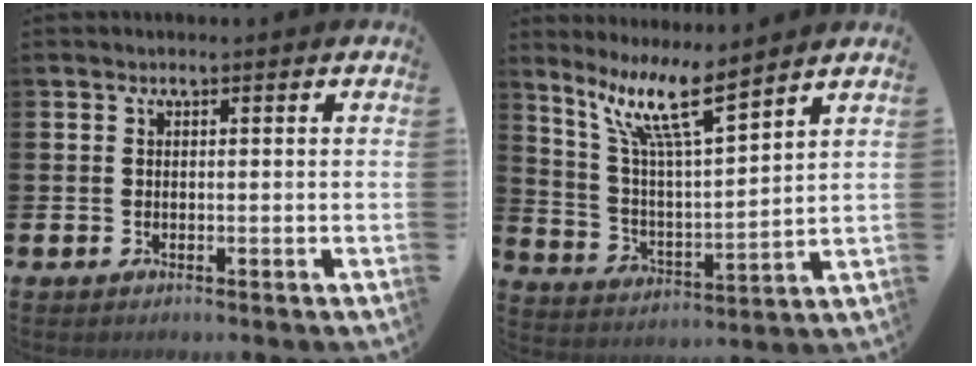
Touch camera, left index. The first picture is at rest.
{"total": 10.5, "force": [7.9, 1.9, 6.6], "torque": [-0.146, -0.037, 0.137]}